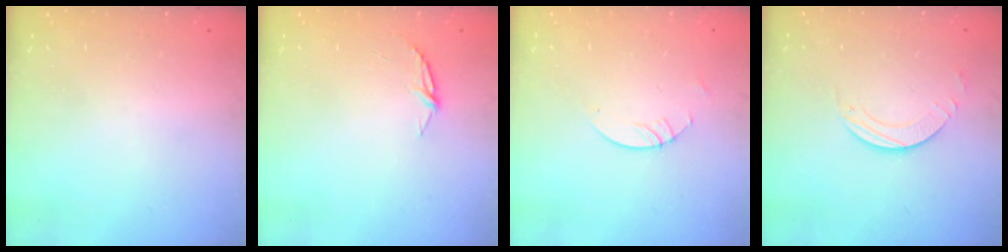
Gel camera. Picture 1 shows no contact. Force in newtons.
{"total": 5.1, "press": 5.1, "slide": 0.5}
{"total": 3.0, "press": 2.9, "slide": 0.3}
{"total": 2.5, "press": 2.5, "slide": 0.2}